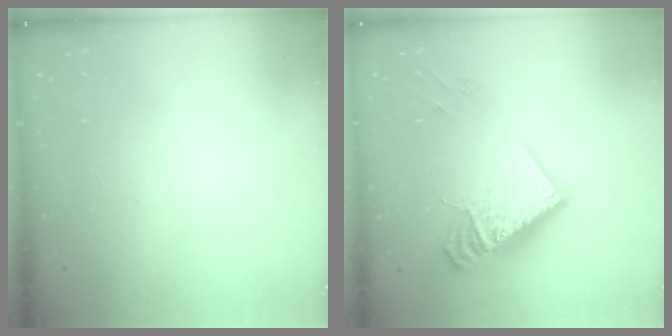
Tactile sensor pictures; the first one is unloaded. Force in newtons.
{"total": 16.5, "press": 16.4, "slide": 1.6}